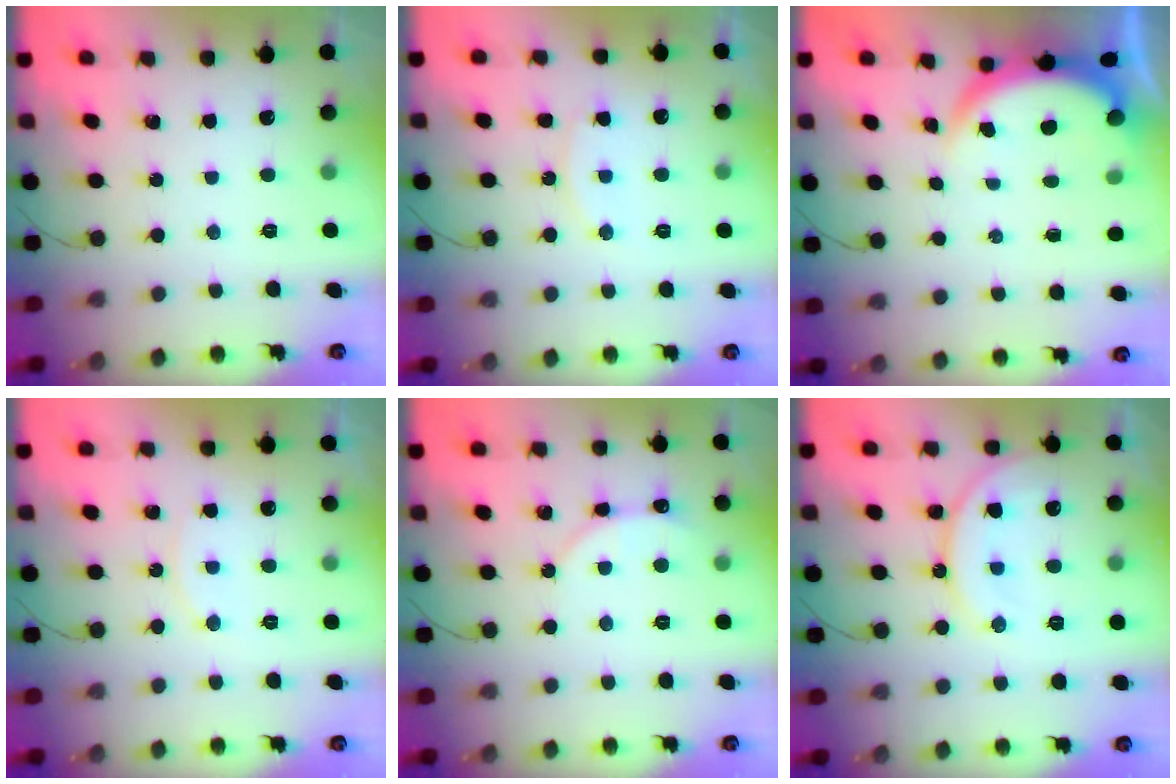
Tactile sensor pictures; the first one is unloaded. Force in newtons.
{"total": 8.9, "press": 8.9, "slide": 0.7}
{"total": 3.8, "press": 3.8, "slide": 0.1}
{"total": 5.2, "press": 5.2, "slide": 0.2}
{"total": 4.0, "press": 3.9, "slide": 0.4}
{"total": 13.8, "press": 13.7, "slide": 1.9}